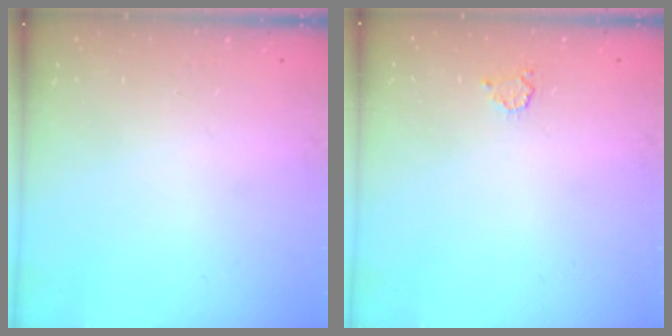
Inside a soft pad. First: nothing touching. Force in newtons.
{"total": 3.5, "press": 3.4, "slide": 0.5}